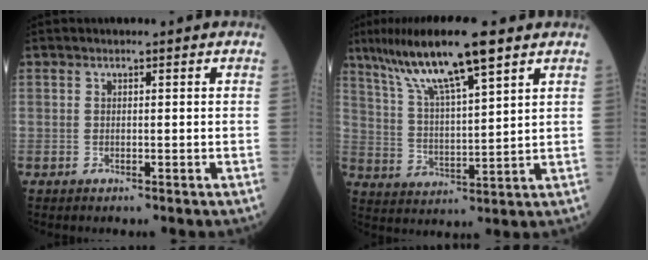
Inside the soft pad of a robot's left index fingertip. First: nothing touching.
{"total": 13.0, "force": [8.9, 1.0, 9.5], "torque": [-0.182, 0.018, 0.163]}